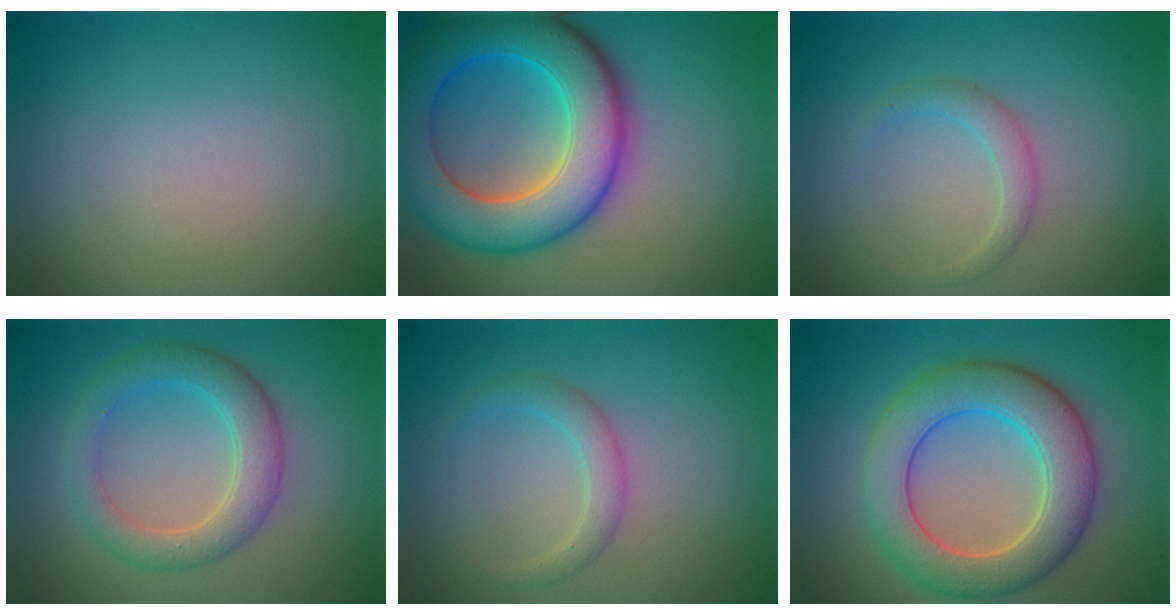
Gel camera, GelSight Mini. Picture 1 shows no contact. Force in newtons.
{"total": 10.8, "press": 10.8, "slide": 0.2}
{"total": 1.7, "press": 1.7, "slide": 0.1}
{"total": 4.2, "press": 4.2, "slide": 0.3}
{"total": 2.1, "press": 2.1, "slide": 0.1}
{"total": 7.7, "press": 7.6, "slide": 0.5}